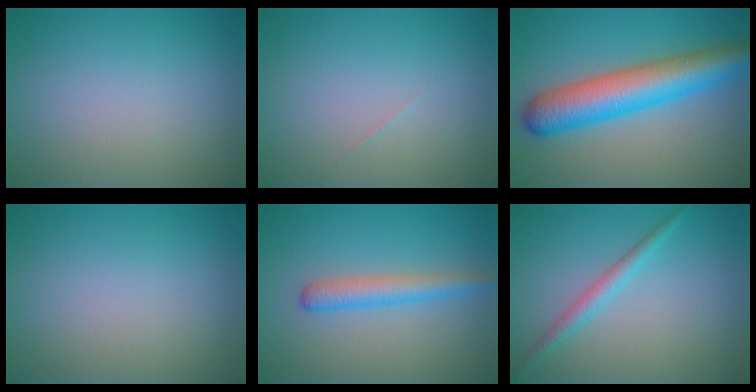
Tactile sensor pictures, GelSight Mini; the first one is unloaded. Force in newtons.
{"total": 0.0}
{"total": 8.6, "press": 8.6, "slide": 0.2}
{"total": 0.0}
{"total": 2.8, "press": 2.8, "slide": 0.1}
{"total": 1.9, "press": 1.9, "slide": 0.0}